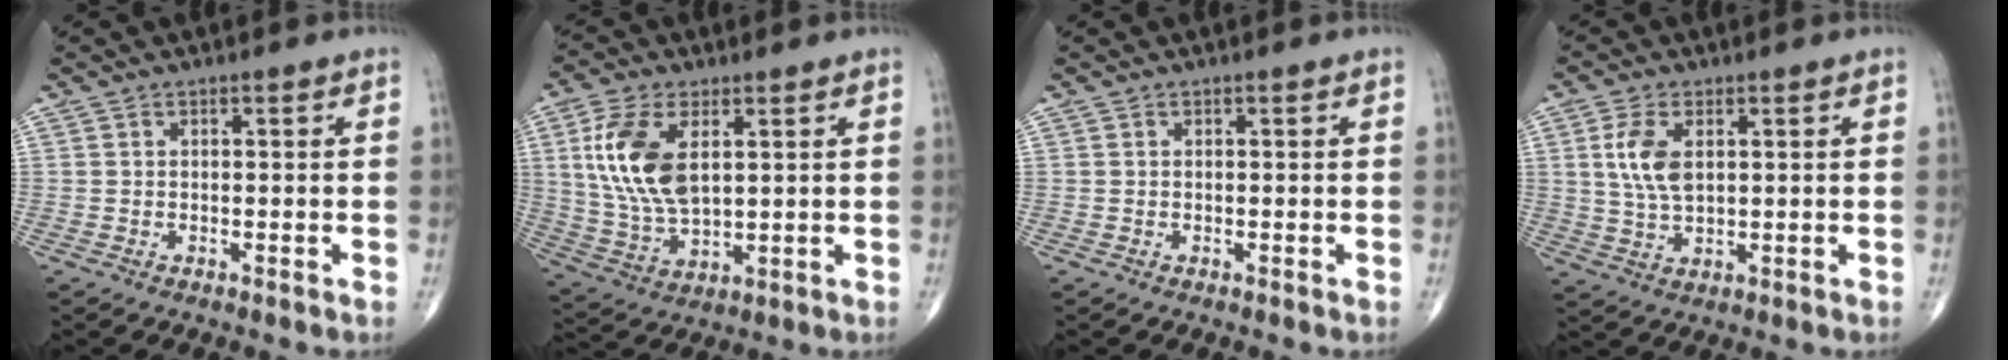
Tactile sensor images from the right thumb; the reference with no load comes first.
{"total": 13.9, "force": [3.8, 7.3, 11.1], "torque": [-0.226, -0.013, 0.082]}
{"total": 0.0}
{"total": 6.2, "force": [1.6, 3.2, 5.1], "torque": [-0.108, -0.004, 0.034]}